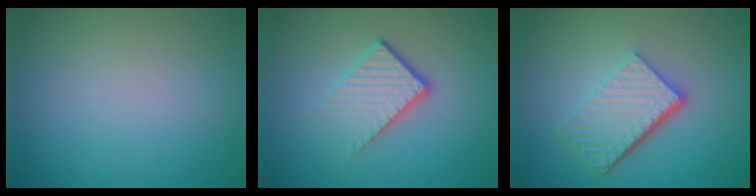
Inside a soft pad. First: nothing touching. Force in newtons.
{"total": 3.9, "press": 2.6, "slide": 3.0}
{"total": 6.0, "press": 4.1, "slide": 4.3}